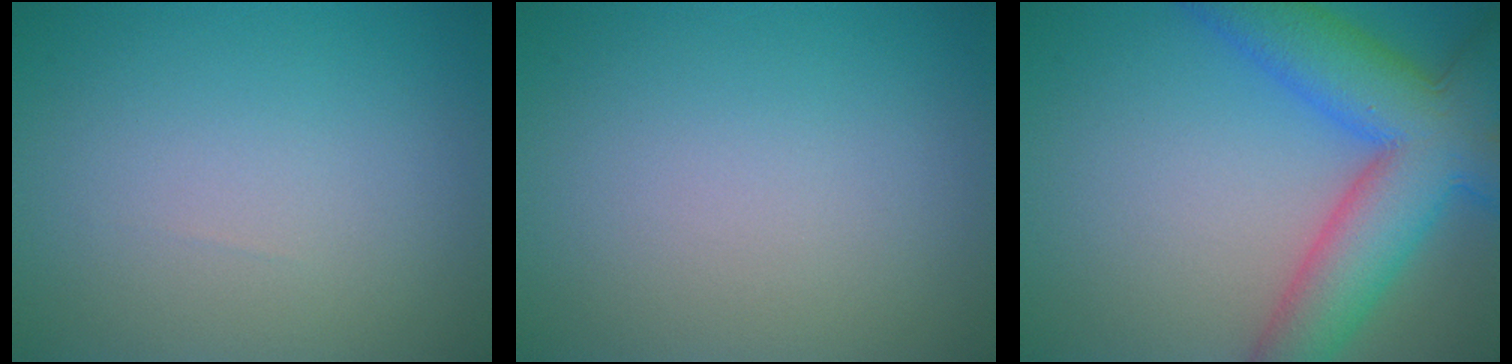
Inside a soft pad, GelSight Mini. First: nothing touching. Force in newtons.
{"total": 0.0}
{"total": 10.4, "press": 10.4, "slide": 0.5}